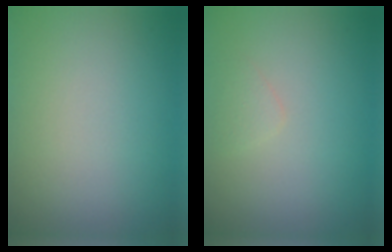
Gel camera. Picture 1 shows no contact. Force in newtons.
{"total": 0.8, "press": 0.8, "slide": 0.0}